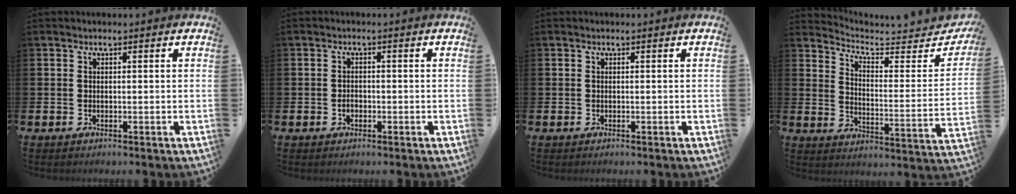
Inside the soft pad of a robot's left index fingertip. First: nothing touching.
{"total": 1.3, "force": [-0.5, 1.0, 0.7], "torque": [-0.014, 0.004, -0.010]}
{"total": 0.0}
{"total": 4.6, "force": [4.3, 0.9, 1.5], "torque": [-0.042, -0.046, 0.064]}